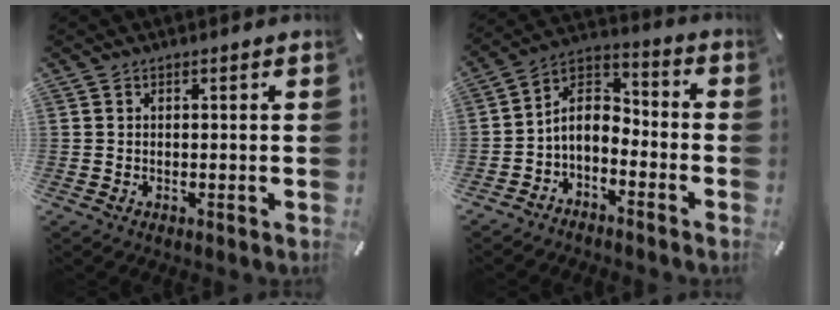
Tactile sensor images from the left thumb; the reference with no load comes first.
{"total": 7.0, "force": [-2.8, 4.9, 4.1], "torque": [-0.087, 0.010, -0.054]}